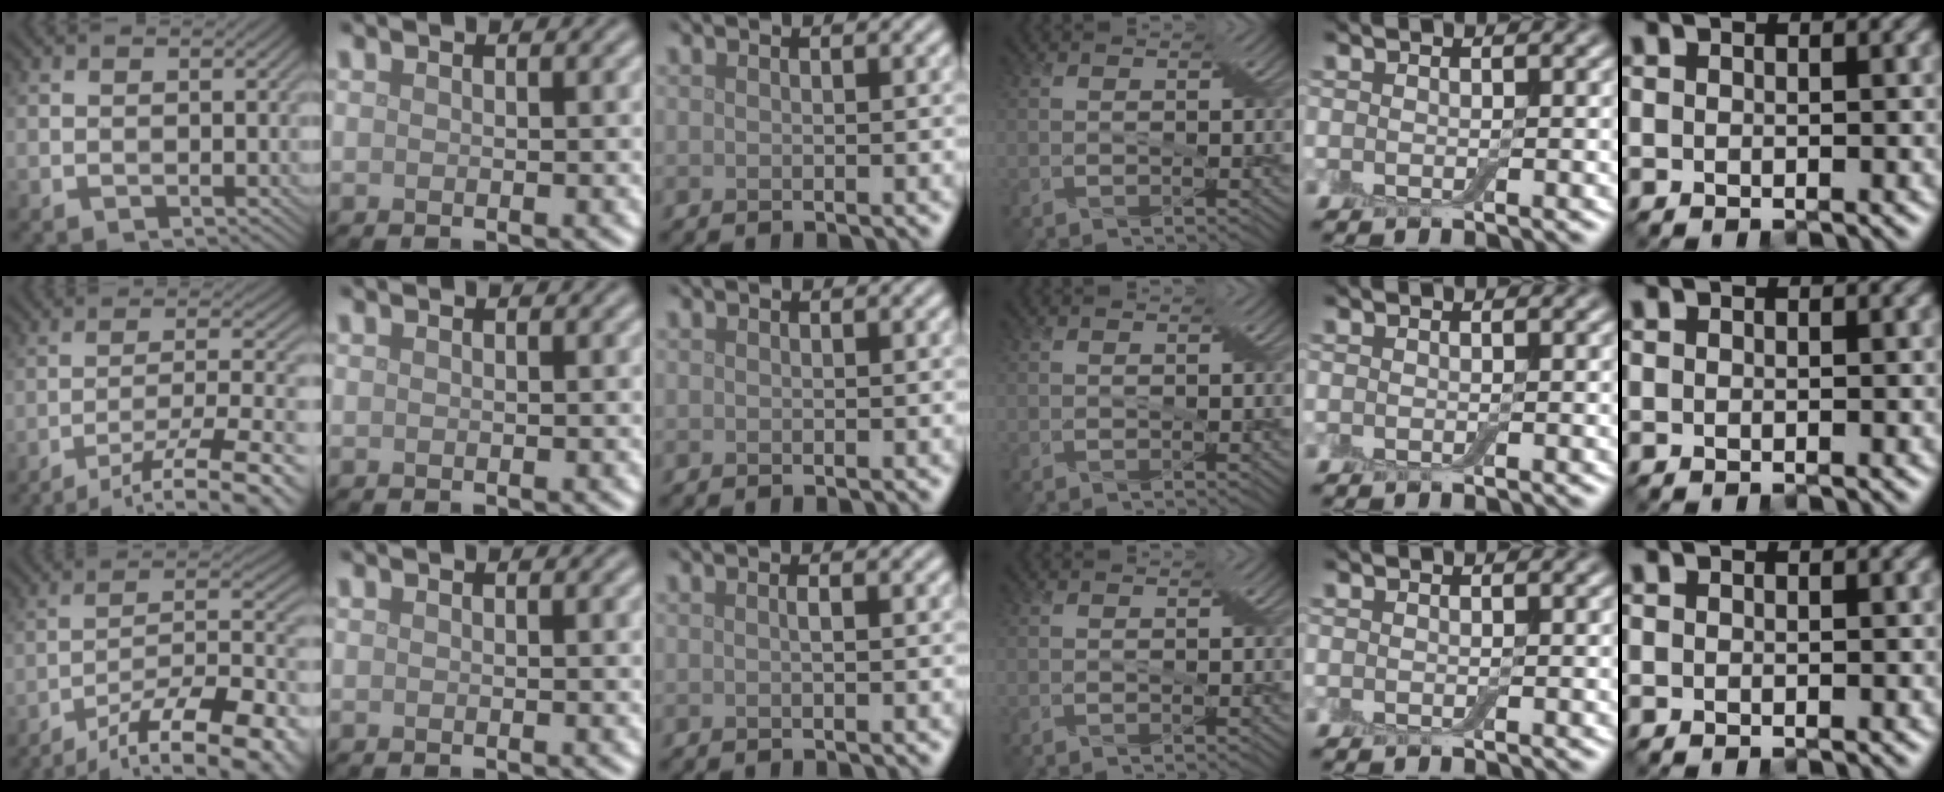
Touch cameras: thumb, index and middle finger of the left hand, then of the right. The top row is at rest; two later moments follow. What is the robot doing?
{"motion": "pour", "object": "bottle"}